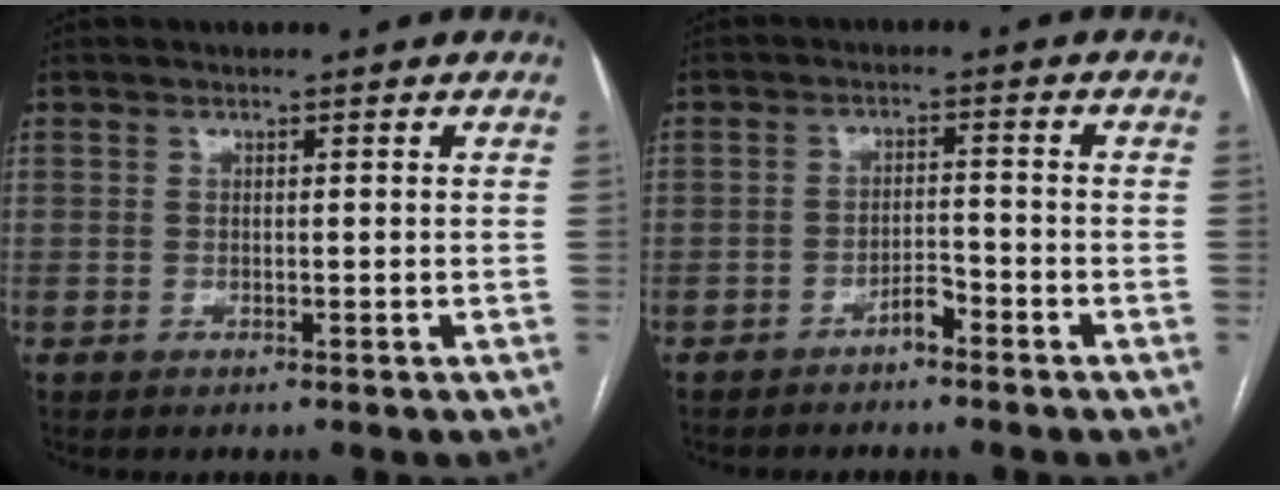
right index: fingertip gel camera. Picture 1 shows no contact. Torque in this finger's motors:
{"motor_torque": [0.09, -0.01, 0.12, 0.06]}